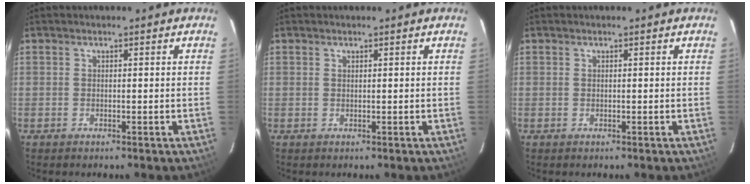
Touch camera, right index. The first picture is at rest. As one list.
[{"total": 0.0}, {"total": 0.0}]